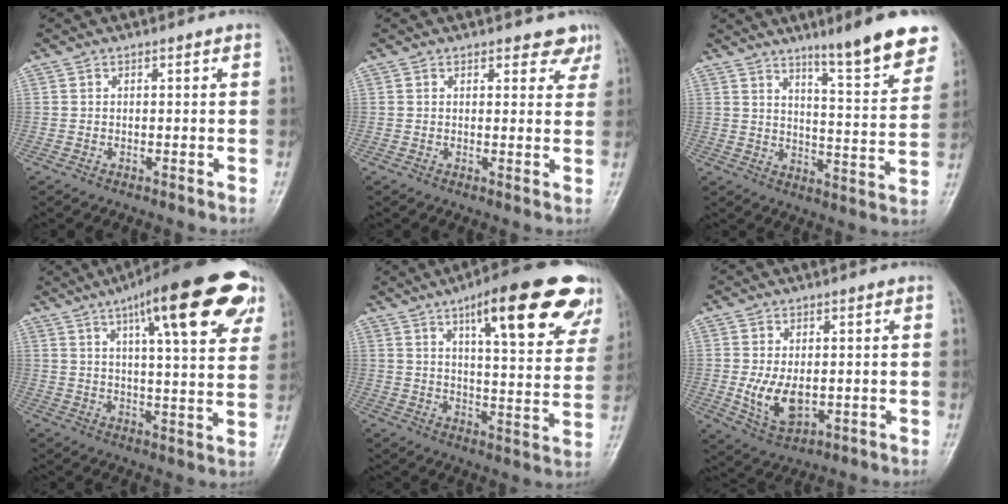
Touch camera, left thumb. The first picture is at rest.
{"total": 4.0, "force": [3.0, 2.1, 1.6], "torque": [0.012, -0.015, 0.030]}
{"total": 14.7, "force": [10.1, 1.8, 10.5], "torque": [-0.122, -0.060, 0.150]}
{"total": 20.3, "force": [10.1, 5.3, 16.8], "torque": [-0.212, -0.009, 0.135]}
{"total": 21.9, "force": [12.1, 5.9, 17.3], "torque": [-0.203, -0.032, 0.168]}
{"total": 7.4, "force": [-0.5, 4.3, 5.9], "torque": [-0.100, -0.015, 0.003]}